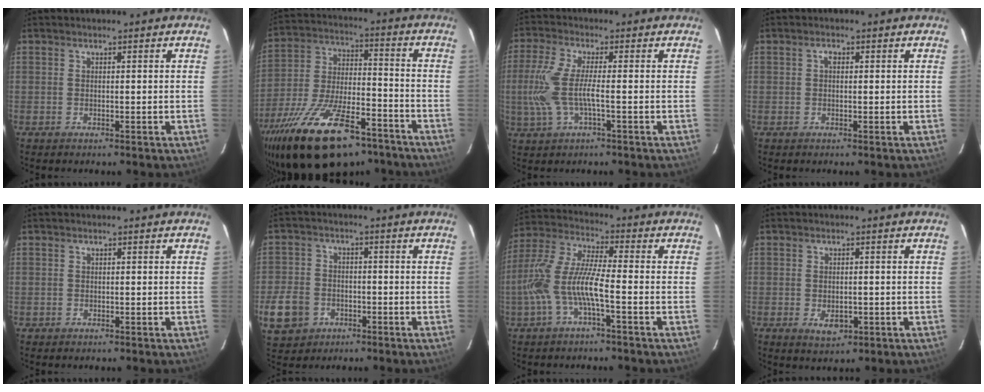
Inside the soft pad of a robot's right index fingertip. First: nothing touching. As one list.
[{"total": 25.8, "force": [-17.5, 10.4, 15.9], "torque": [-0.305, -0.028, -0.272]}, {"total": 8.6, "force": [-1.5, 1.8, 8.3], "torque": [-0.188, -0.004, -0.027]}, {"total": 1.1, "force": [0.2, 0.7, 0.8], "torque": [-0.014, 0.007, 0.001]}, {"total": 0.5, "force": [-0.1, 0.5, 0.0], "torque": [0.003, 0.002, -0.001]}, {"total": 9.8, "force": [-3.8, 8.1, 4.1], "torque": [-0.116, 0.015, -0.061]}, {"total": 11.2, "force": [-3.6, 1.9, 10.4], "torque": [-0.233, 0.004, -0.071]}, {"total": 3.6, "force": [-1.0, 2.3, 2.5], "torque": [-0.043, -0.006, -0.009]}]